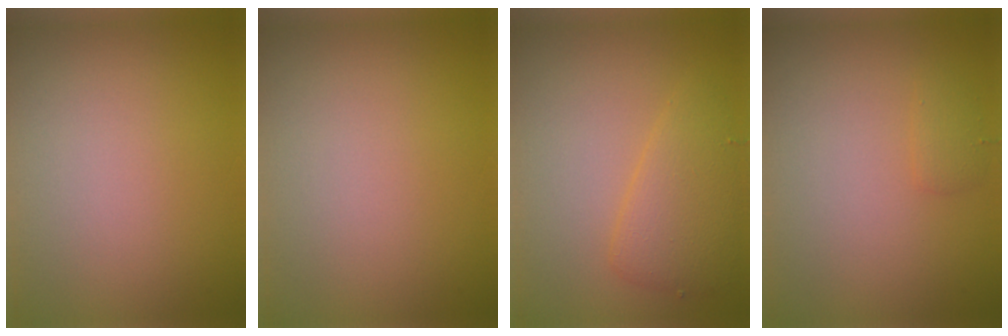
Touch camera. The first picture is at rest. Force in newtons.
{"total": 0.0}
{"total": 3.5, "press": 3.5, "slide": 0.2}
{"total": 1.0, "press": 0.9, "slide": 0.1}